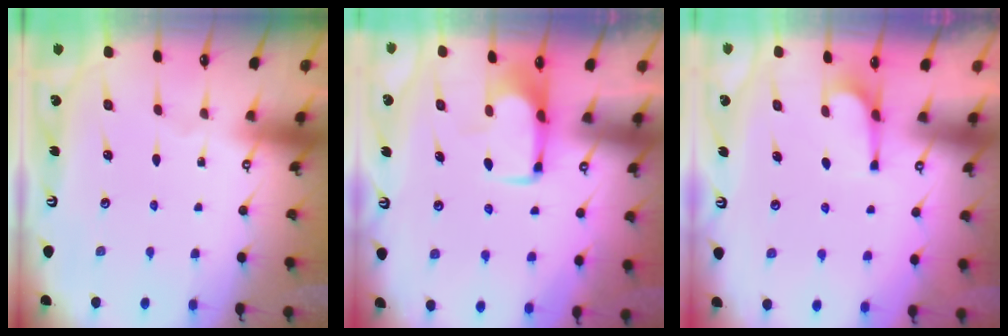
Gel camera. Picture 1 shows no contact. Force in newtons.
{"total": 2.0, "press": 2.0, "slide": 0.4}
{"total": 0.8, "press": 0.5, "slide": 0.7}